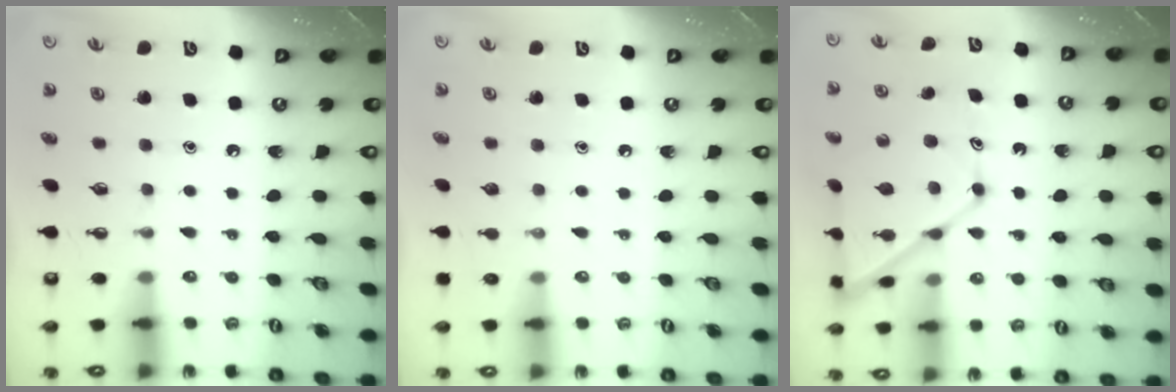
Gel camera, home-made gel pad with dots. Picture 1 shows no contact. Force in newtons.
{"total": 0.0}
{"total": 13.9, "press": 13.9, "slide": 1.0}